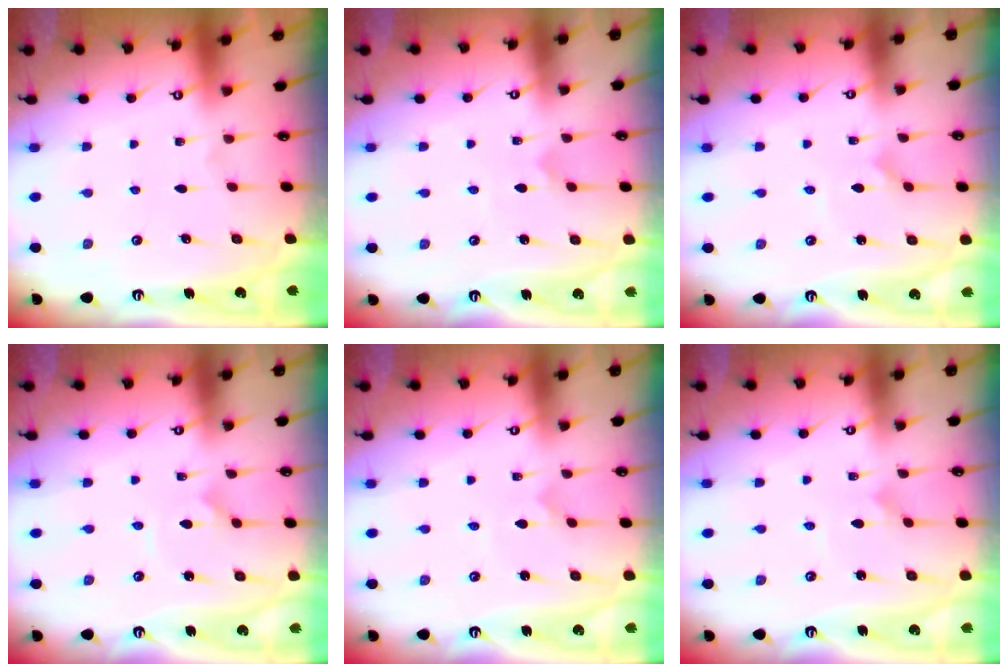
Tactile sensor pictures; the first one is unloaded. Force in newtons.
{"total": 1.6, "press": 1.6, "slide": 0.0}
{"total": 1.4, "press": 1.4, "slide": 0.1}
{"total": 3.4, "press": 3.4, "slide": 0.2}
{"total": 1.0, "press": 1.0, "slide": 0.0}
{"total": 2.5, "press": 2.5, "slide": 0.2}